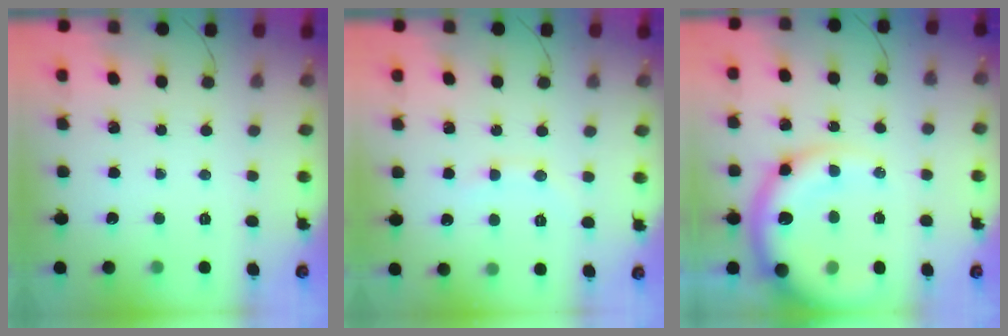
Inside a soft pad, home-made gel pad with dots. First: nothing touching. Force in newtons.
{"total": 6.3, "press": 6.1, "slide": 1.5}
{"total": 16.8, "press": 16.3, "slide": 3.9}